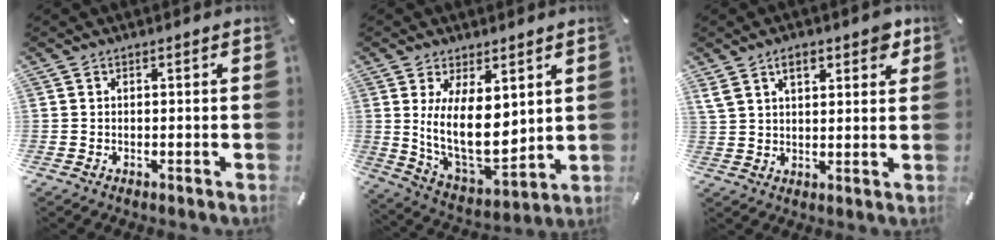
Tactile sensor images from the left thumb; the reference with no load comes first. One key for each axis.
{"total": 15.4, "fx": 4.3, "fy": 8.9, "fz": 11.7, "tx": -0.226, "ty": -0.048, "tz": 0.083}
{"total": 7.2, "fx": 4.1, "fy": 3.7, "fz": 4.5, "tx": -0.074, "ty": -0.004, "tz": 0.072}